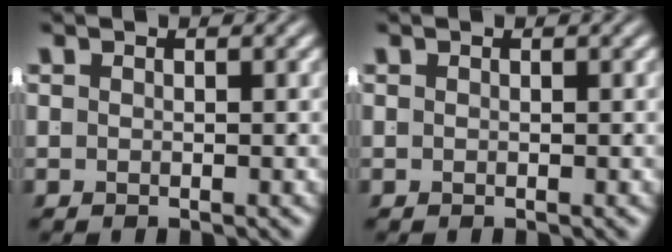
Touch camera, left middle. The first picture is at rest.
{"total": 0.0}